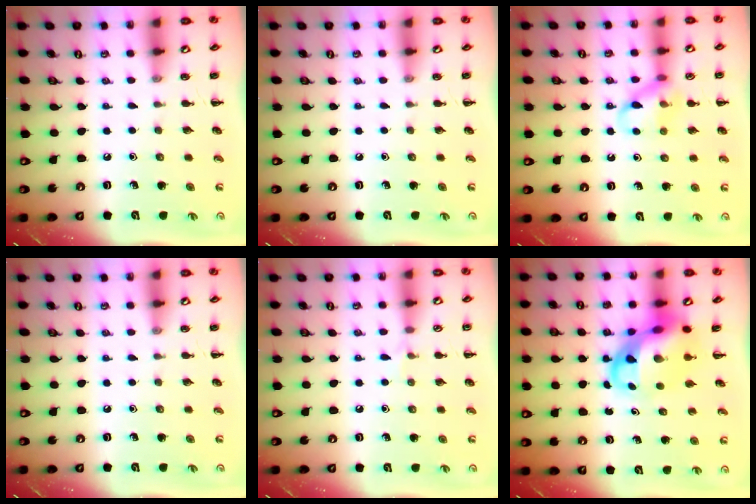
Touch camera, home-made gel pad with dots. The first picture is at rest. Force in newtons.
{"total": 0.0}
{"total": 10.5, "press": 10.4, "slide": 1.0}
{"total": 0.0}
{"total": 4.0, "press": 3.7, "slide": 1.3}
{"total": 8.7, "press": 8.4, "slide": 2.3}